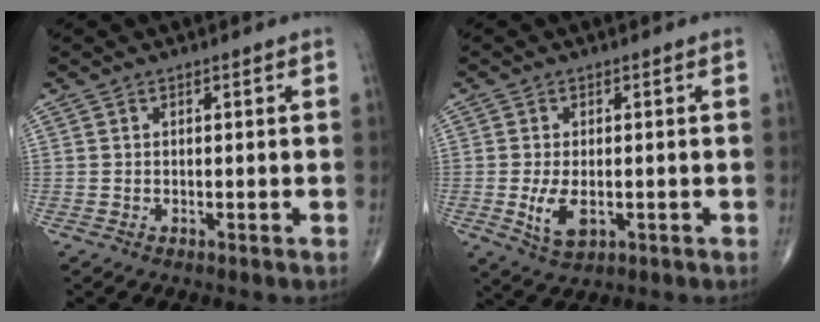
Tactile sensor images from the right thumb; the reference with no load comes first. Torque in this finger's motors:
{"motor_torque": [0.02, 0.16, 0.35, 0.24, 0.16]}